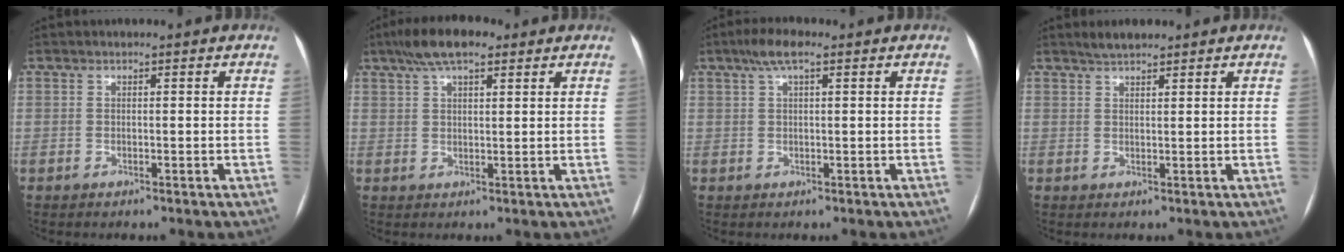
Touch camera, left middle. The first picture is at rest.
{"total": 7.7, "force": [5.1, 2.4, 5.3], "torque": [-0.103, 0.024, 0.086]}
{"total": 4.1, "force": [2.4, 0.9, 3.2], "torque": [-0.068, 0.020, 0.043]}
{"total": 2.8, "force": [2.4, 0.6, 1.3], "torque": [-0.029, 0.010, 0.043]}